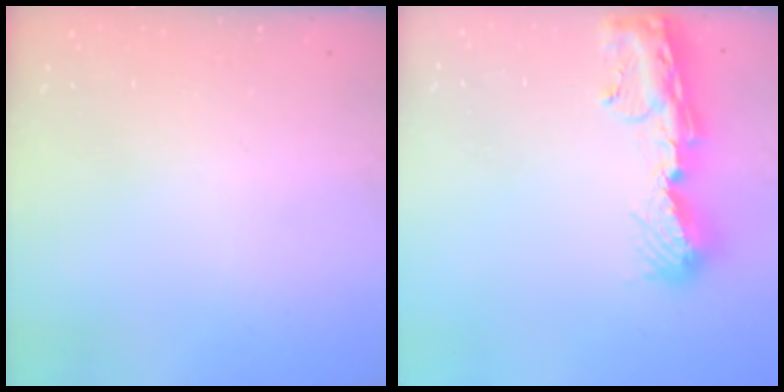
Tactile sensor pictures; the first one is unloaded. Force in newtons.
{"total": 13.0, "press": 12.9, "slide": 1.3}